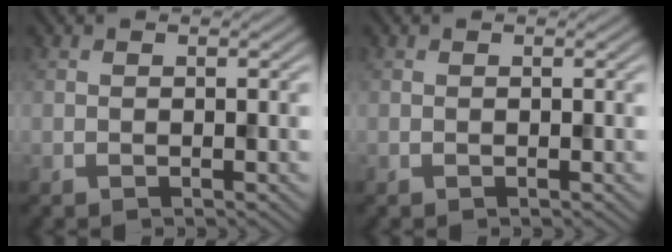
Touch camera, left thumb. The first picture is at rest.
{"total": 0.0}